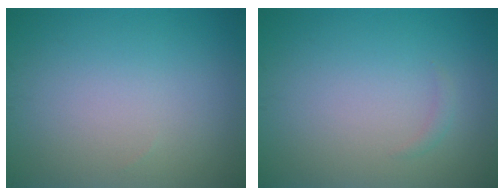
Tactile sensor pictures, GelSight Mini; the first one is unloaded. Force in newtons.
{"total": 0.6, "press": 0.6, "slide": 0.0}